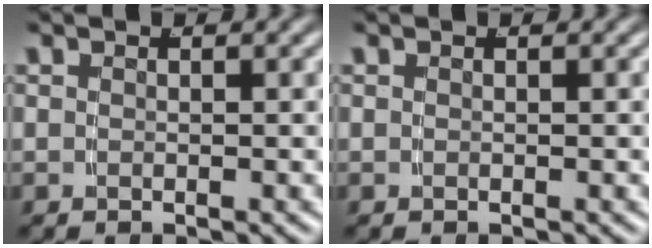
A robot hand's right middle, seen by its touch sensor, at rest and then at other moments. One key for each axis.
{"total": 0.0}